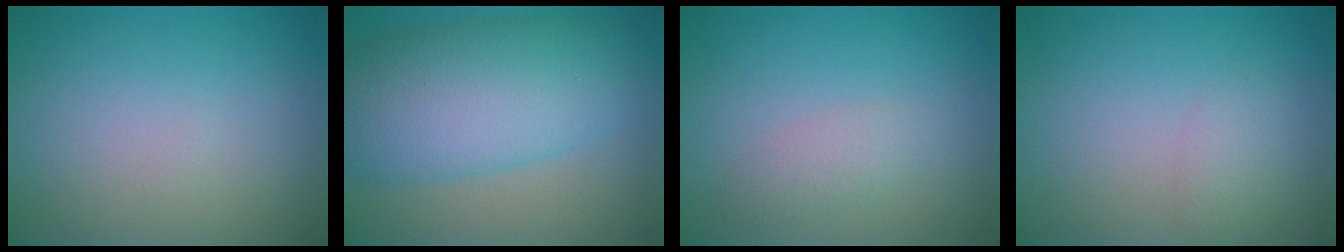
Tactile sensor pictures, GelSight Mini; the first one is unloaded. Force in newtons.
{"total": 10.1, "press": 10.1, "slide": 0.2}
{"total": 1.6, "press": 1.6, "slide": 0.1}
{"total": 1.4, "press": 1.4, "slide": 0.0}